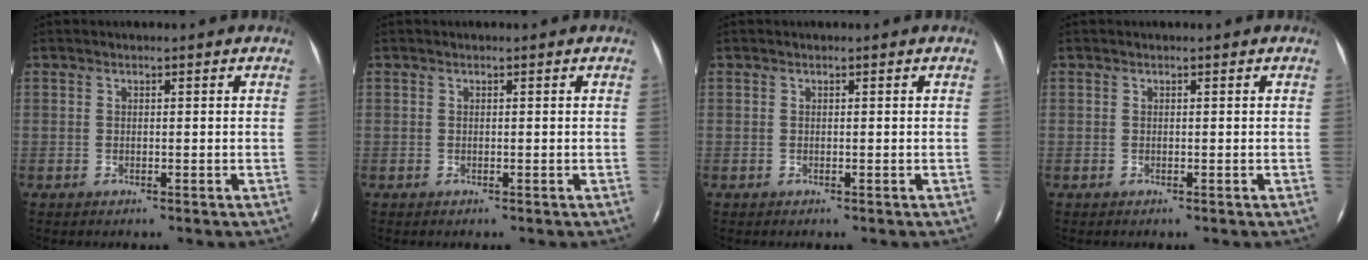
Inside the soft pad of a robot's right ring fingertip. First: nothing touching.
{"total": 0.0}
{"total": 0.0}
{"total": 0.0}